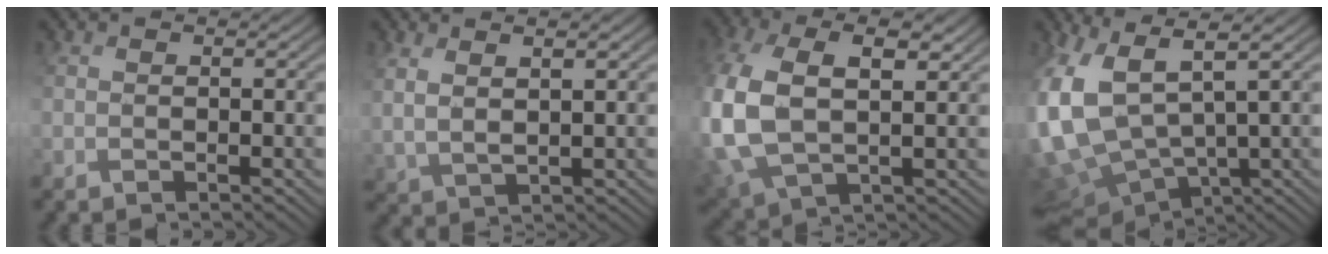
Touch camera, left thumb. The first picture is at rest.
{"total": 3.8, "force": [3.0, 0.6, 2.2], "torque": [-0.037, 0.013, 0.055]}
{"total": 12.0, "force": [1.9, 7.4, 9.2], "torque": [-0.251, 0.002, 0.046]}
{"total": 12.8, "force": [2.5, 7.6, 10.1], "torque": [-0.288, -0.014, 0.061]}